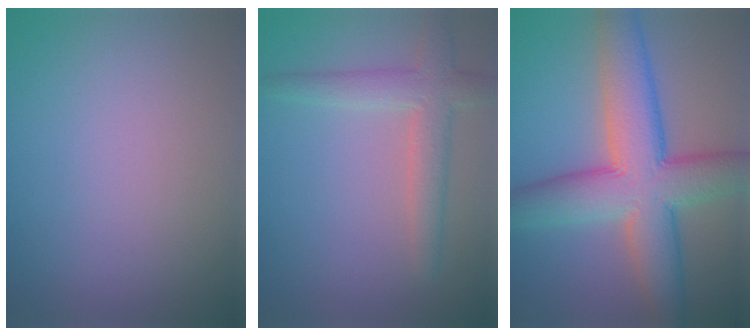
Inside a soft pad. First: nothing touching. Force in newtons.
{"total": 3.6, "press": 3.6, "slide": 0.2}
{"total": 9.9, "press": 9.9, "slide": 0.3}